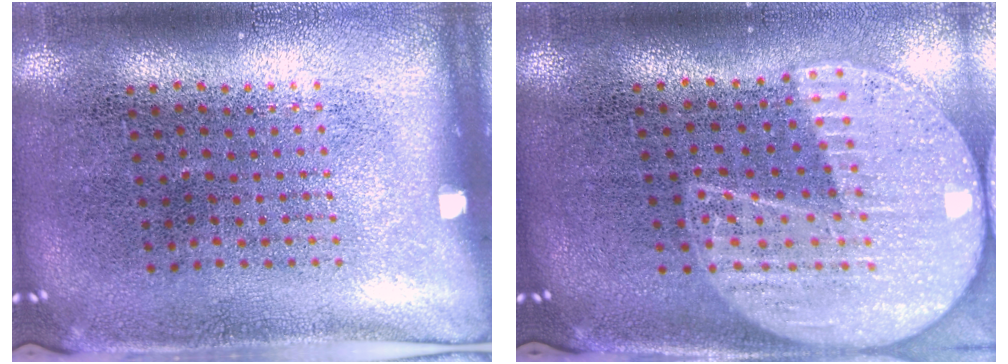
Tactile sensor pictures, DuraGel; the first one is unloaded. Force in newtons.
{"total": 2.3, "press": 2.0, "slide": 1.1}